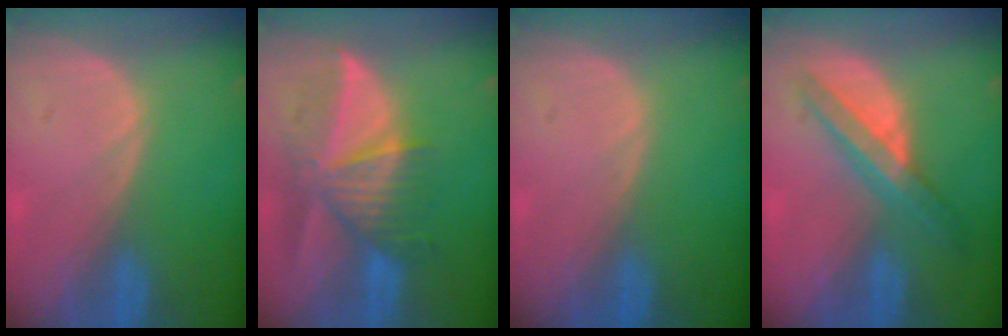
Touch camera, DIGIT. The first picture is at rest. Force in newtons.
{"total": 9.2, "press": 8.3, "slide": 4.0}
{"total": 0.0}
{"total": 7.1, "press": 6.0, "slide": 3.7}